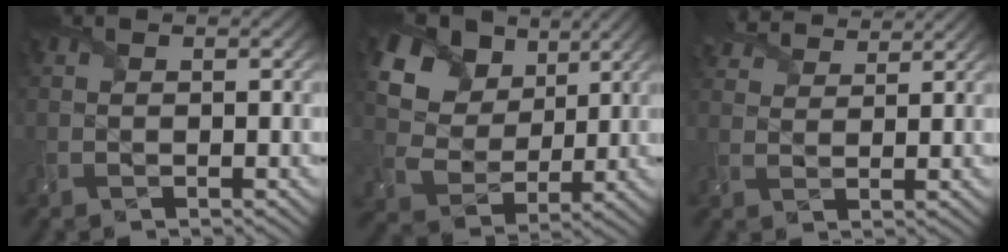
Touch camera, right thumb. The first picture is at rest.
{"total": 15.3, "force": [8.0, 10.8, 7.4], "torque": [-0.205, 0.021, 0.176]}
{"total": 5.1, "force": [4.6, 1.4, 1.8], "torque": [-0.051, 0.013, 0.084]}